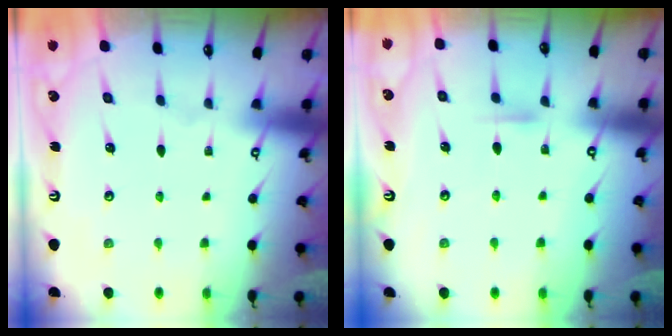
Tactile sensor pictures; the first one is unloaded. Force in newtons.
{"total": 4.7, "press": 4.6, "slide": 0.6}